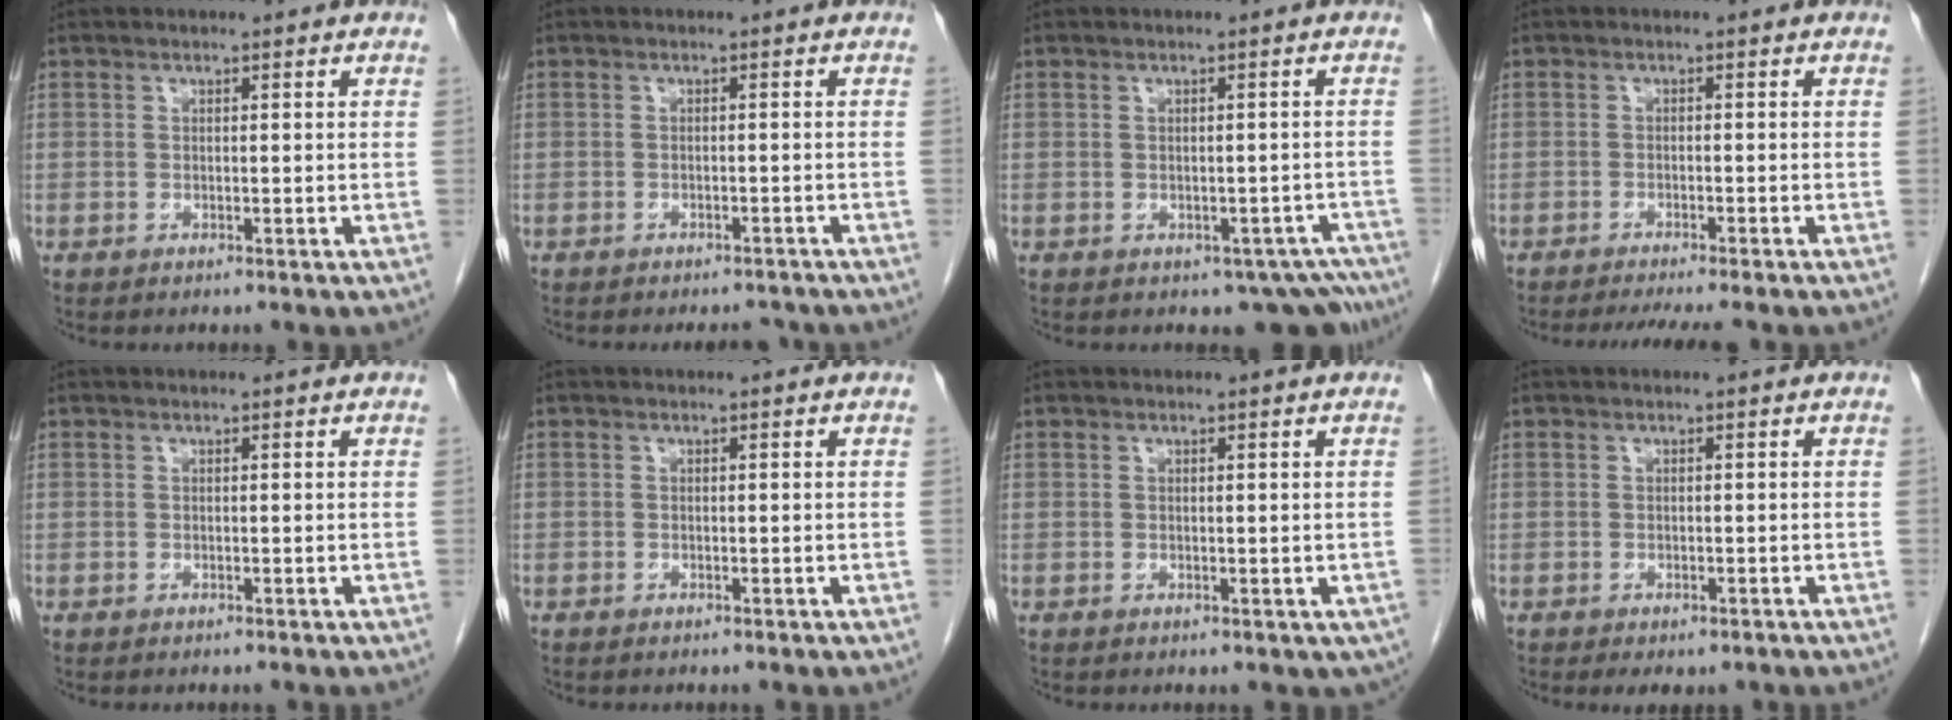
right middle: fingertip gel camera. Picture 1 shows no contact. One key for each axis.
{"total": 4.5, "fx": -4.1, "fy": 1.4, "fz": 1.3, "tx": -0.012, "ty": -0.002, "tz": -0.051}
{"total": 6.2, "fx": -4.6, "fy": 3.6, "fz": 2.1, "tx": 0.008, "ty": 0.008, "tz": -0.052}
{"total": 6.8, "fx": -5.9, "fy": 0.1, "fz": 3.3, "tx": -0.037, "ty": -0.010, "tz": -0.085}
{"total": 0.0}
{"total": 0.0}
{"total": 1.4, "fx": -0.2, "fy": 1.2, "fz": 0.8, "tx": -0.003, "ty": 0.002, "tz": 0.006}
{"total": 3.1, "fx": -2.2, "fy": 1.6, "fz": 1.4, "tx": -0.011, "ty": -0.003, "tz": -0.024}